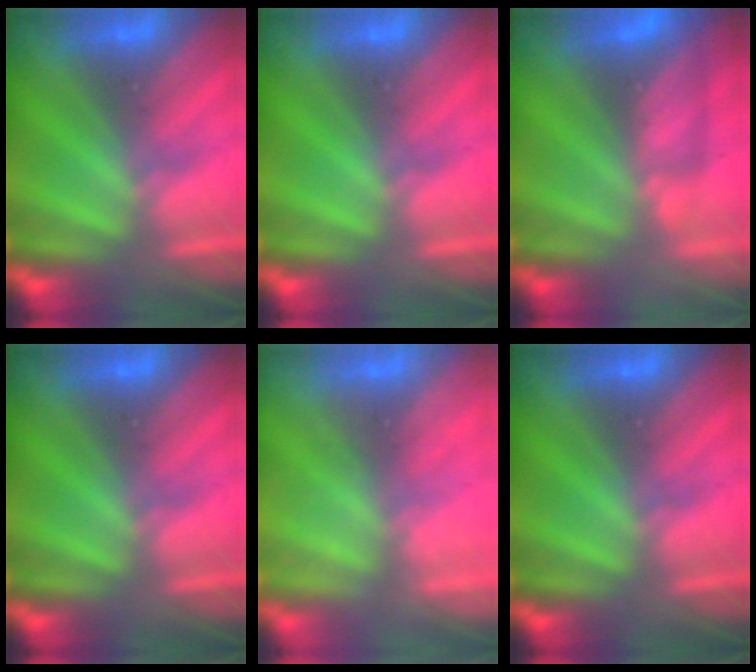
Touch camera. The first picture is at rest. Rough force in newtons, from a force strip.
{"total": 0.0}
{"total": 5.4}
{"total": 0.0}
{"total": 2.1}
{"total": 0.0}